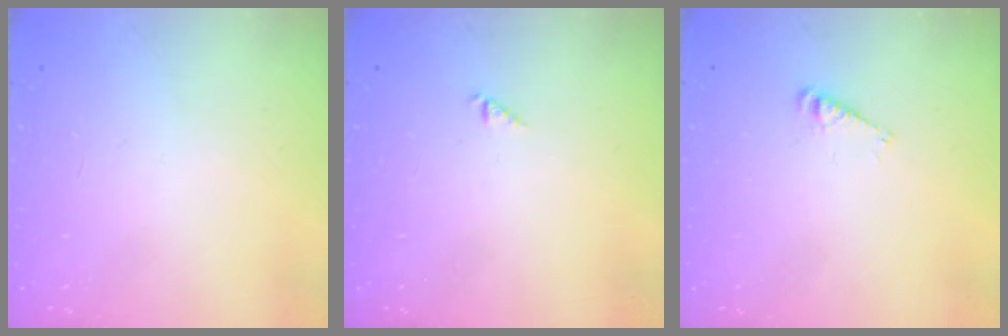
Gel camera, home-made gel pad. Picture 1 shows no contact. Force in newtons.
{"total": 0.7, "press": 0.7, "slide": 0.2}
{"total": 4.1, "press": 4.0, "slide": 0.6}